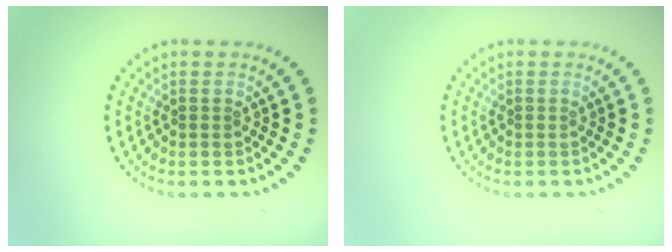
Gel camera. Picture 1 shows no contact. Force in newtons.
{"total": 0.0}